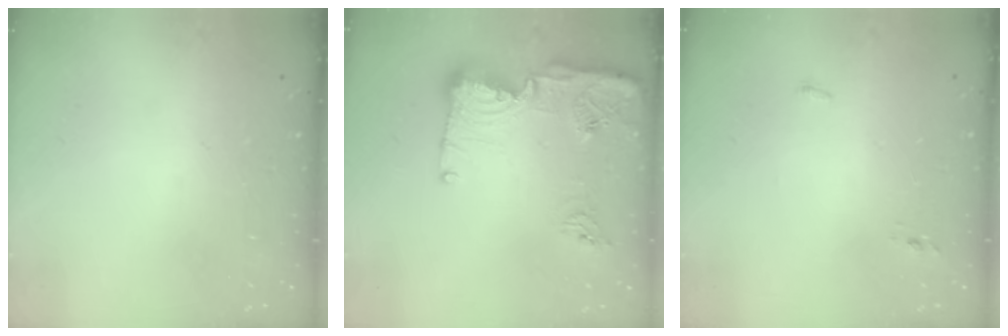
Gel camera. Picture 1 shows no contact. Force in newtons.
{"total": 14.8, "press": 14.7, "slide": 1.5}
{"total": 3.4, "press": 3.2, "slide": 1.1}